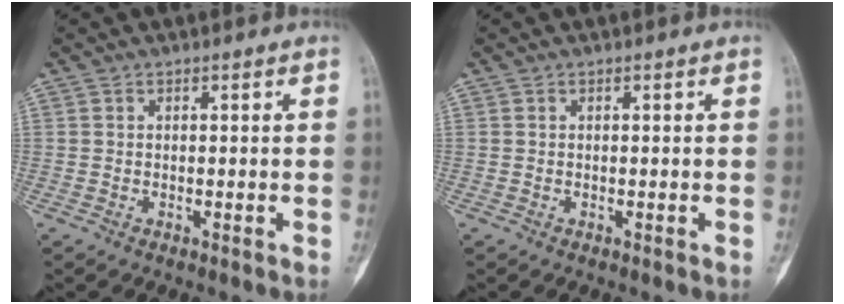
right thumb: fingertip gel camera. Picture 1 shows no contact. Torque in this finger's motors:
{"motor_torque": [0.05, 0.10, 0.16, -0.16, 0.01]}